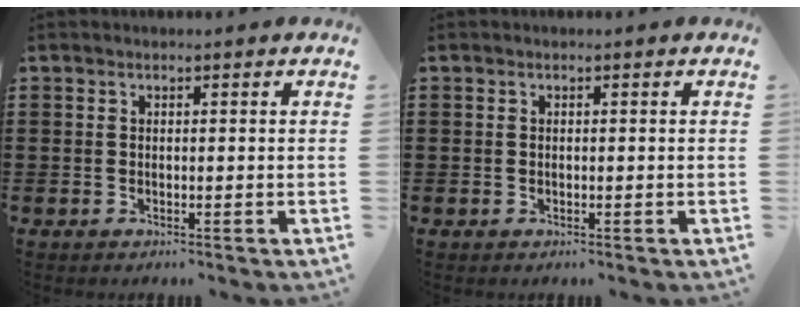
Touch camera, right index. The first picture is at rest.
{"total": 0.0}